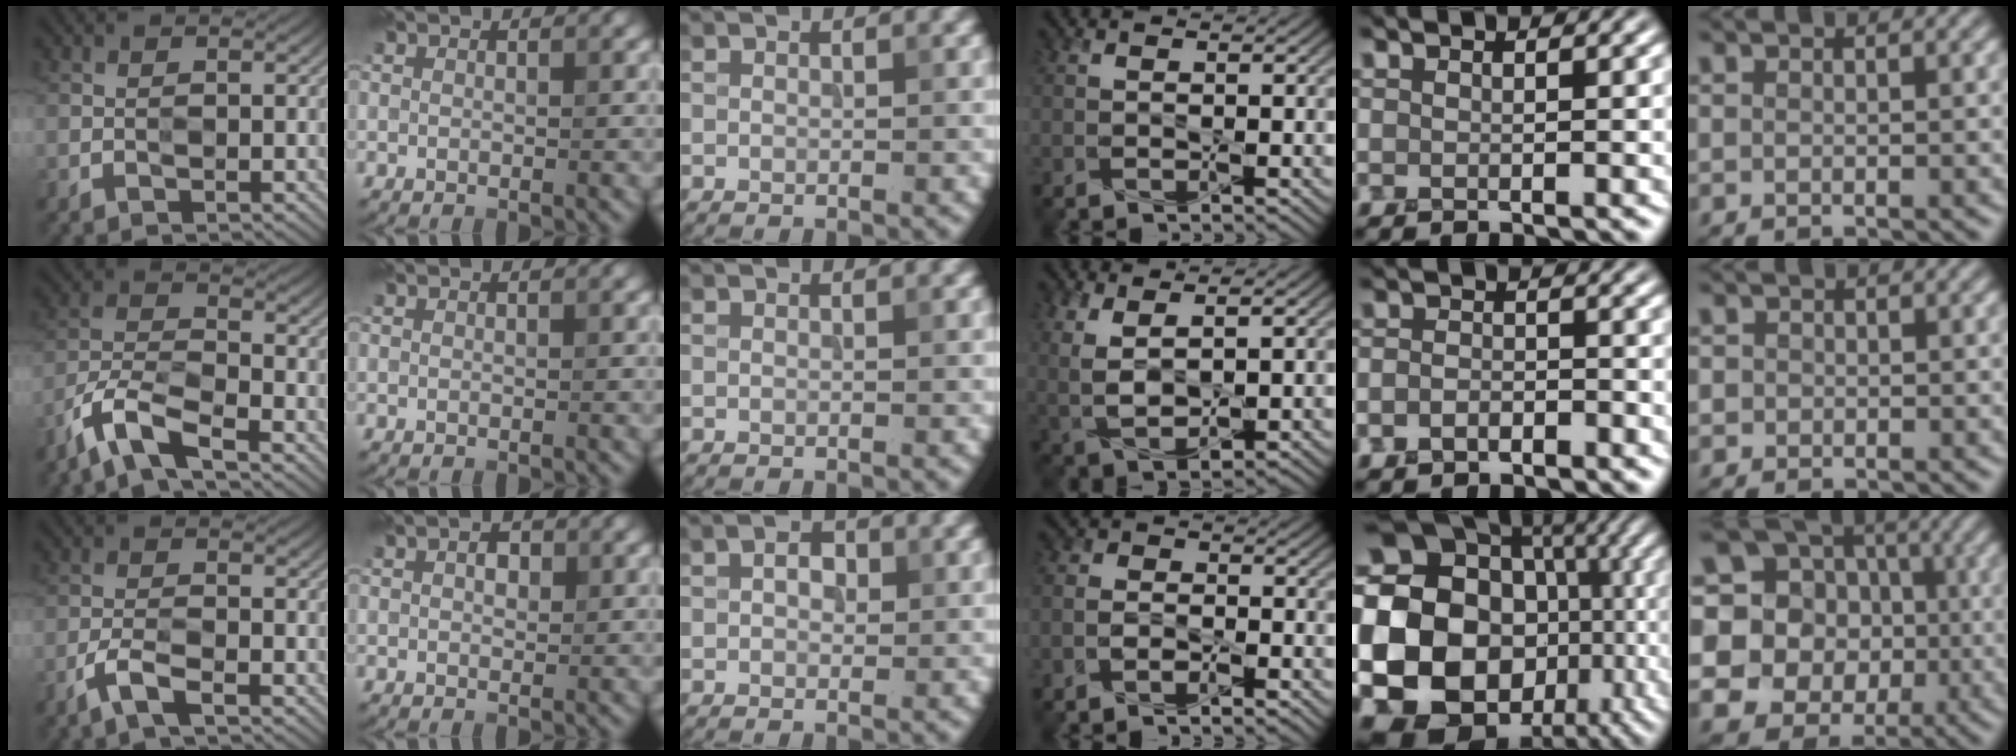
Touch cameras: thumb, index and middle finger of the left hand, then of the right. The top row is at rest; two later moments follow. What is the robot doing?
{"motion": "wipe", "object": "whiteboard"}